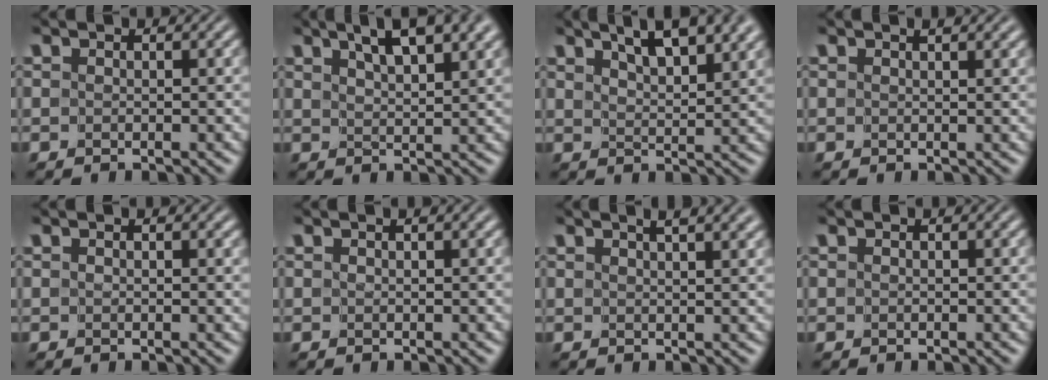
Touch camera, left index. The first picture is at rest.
{"total": 7.6, "force": [5.2, 2.3, 5.0], "torque": [-0.067, 0.022, 0.063]}
{"total": 8.4, "force": [5.7, 2.9, 5.4], "torque": [-0.069, 0.028, 0.066]}
{"total": 2.4, "force": [1.7, 0.8, 1.5], "torque": [-0.003, 0.000, 0.009]}
{"total": 0.7, "force": [0.4, 0.1, 0.6], "torque": [-0.006, -0.002, 0.007]}
{"total": 1.6, "force": [1.1, 0.4, 1.2], "torque": [-0.008, -0.001, 0.008]}
{"total": 5.9, "force": [3.8, 2.3, 3.9], "torque": [-0.013, 0.031, 0.025]}
{"total": 0.0}